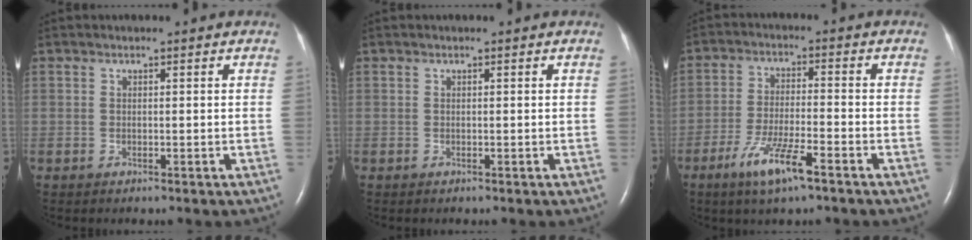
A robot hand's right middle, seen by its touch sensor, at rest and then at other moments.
{"total": 0.0}
{"total": 8.1, "force": [-4.9, 0.9, 6.4], "torque": [-0.130, -0.014, -0.089]}